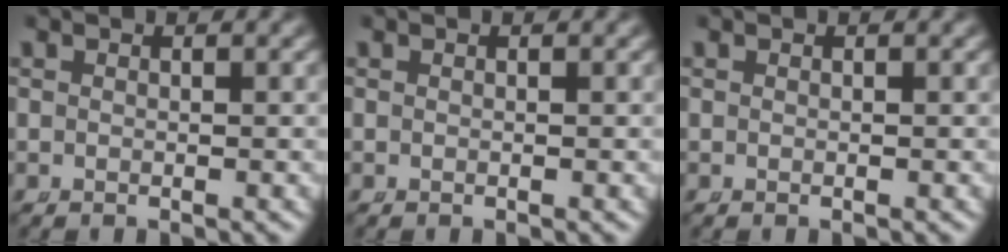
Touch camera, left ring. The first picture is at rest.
{"total": 0.0}
{"total": 0.0}